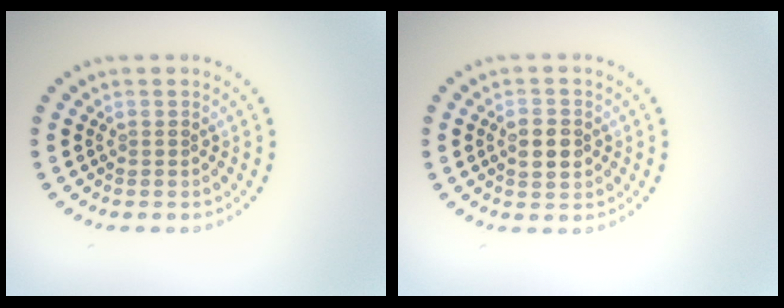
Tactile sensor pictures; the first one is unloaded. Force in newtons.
{"total": 2.4, "press": 2.4, "slide": 0.1}